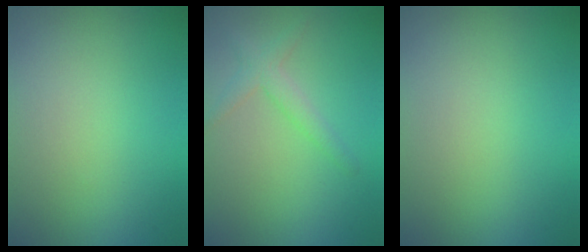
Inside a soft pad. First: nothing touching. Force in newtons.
{"total": 2.0, "press": 2.0, "slide": 0.2}
{"total": 0.0}